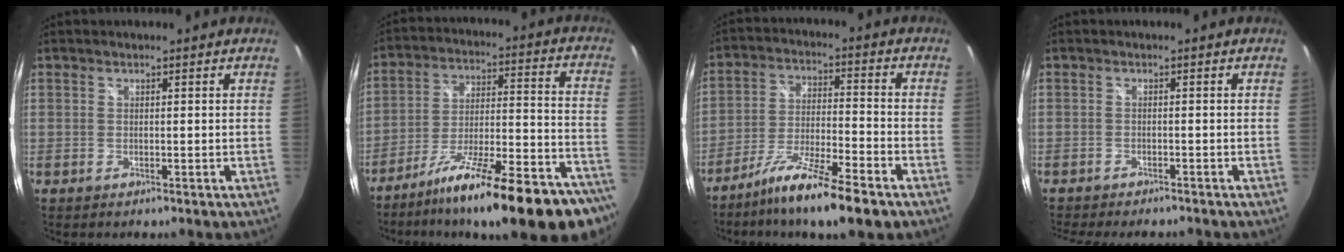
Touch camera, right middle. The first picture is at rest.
{"total": 27.8, "force": [-21.6, 5.2, 16.7], "torque": [-0.233, -0.034, -0.307]}
{"total": 13.4, "force": [-9.9, 1.2, 9.0], "torque": [-0.175, -0.025, -0.173]}
{"total": 7.0, "force": [-6.3, 1.6, 2.7], "torque": [-0.064, -0.019, -0.094]}